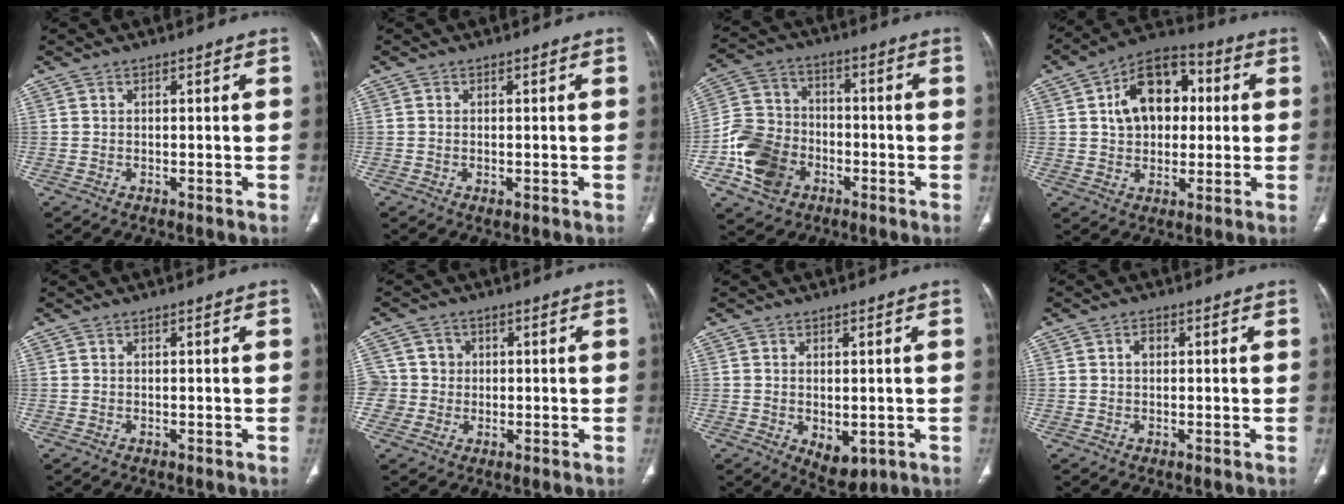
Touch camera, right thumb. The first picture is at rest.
{"total": 1.0, "force": [-0.3, 0.6, 0.7], "torque": [-0.016, -0.003, -0.002]}
{"total": 13.0, "force": [-5.0, 10.3, 6.2], "torque": [-0.100, 0.028, -0.094]}
{"total": 14.7, "force": [2.5, 10.1, 10.4], "torque": [-0.125, 0.018, 0.031]}
{"total": 0.0}
{"total": 5.6, "force": [0.0, 5.6, 0.3], "torque": [0.027, 0.014, -0.002]}
{"total": 5.6, "force": [-1.2, 3.4, 4.3], "torque": [-0.056, -0.009, -0.002]}
{"total": 1.7, "force": [0.3, 1.3, 1.1], "torque": [-0.012, 0.006, 0.001]}